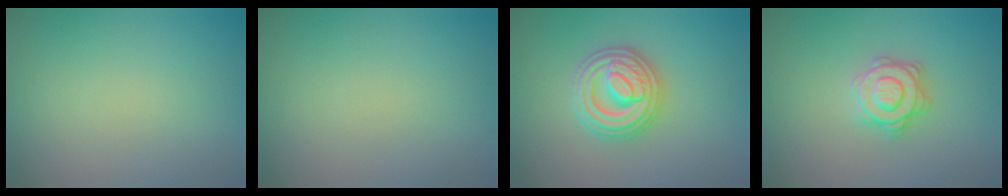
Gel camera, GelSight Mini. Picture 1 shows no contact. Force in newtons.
{"total": 0.0}
{"total": 4.9, "press": 4.8, "slide": 0.7}
{"total": 2.9, "press": 2.8, "slide": 0.6}